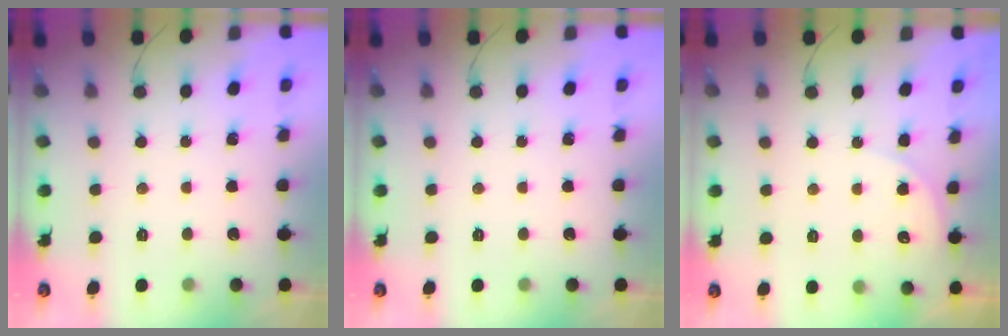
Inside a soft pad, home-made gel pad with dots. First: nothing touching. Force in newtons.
{"total": 0.0}
{"total": 4.6, "press": 4.5, "slide": 0.5}